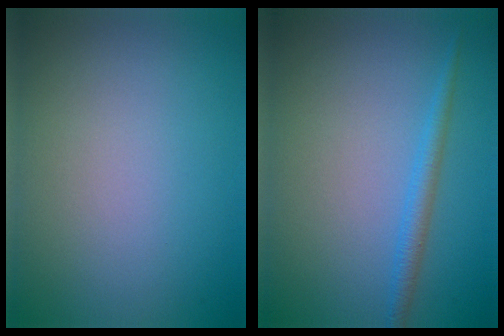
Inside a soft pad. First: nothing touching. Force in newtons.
{"total": 1.8, "press": 1.8, "slide": 0.1}